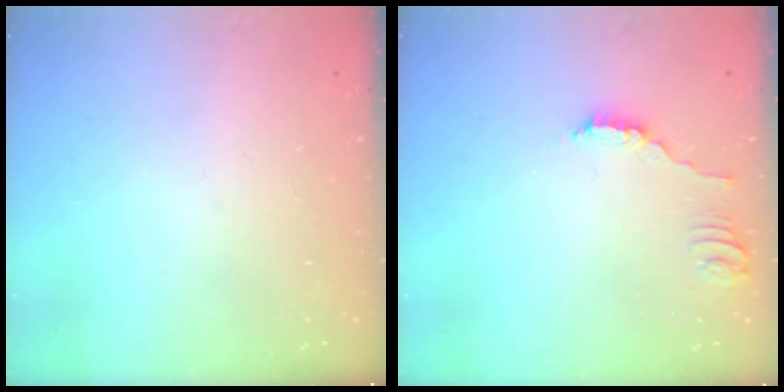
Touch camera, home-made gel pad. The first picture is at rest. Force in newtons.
{"total": 1.8, "press": 1.8, "slide": 0.3}